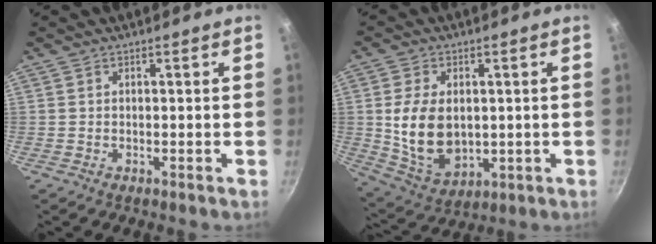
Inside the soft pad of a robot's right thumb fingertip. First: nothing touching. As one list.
[{"total": 12.6, "force": [0.7, 8.5, 9.3], "torque": [-0.160, -0.016, 0.032]}]